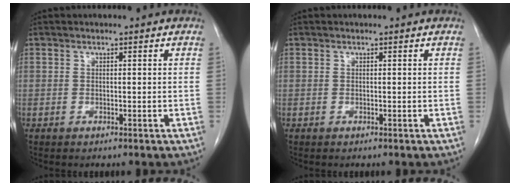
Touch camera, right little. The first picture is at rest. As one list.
[{"total": 0.0}]